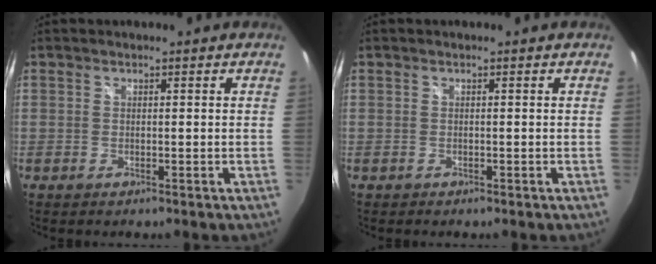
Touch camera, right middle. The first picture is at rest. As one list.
[{"total": 0.0}]